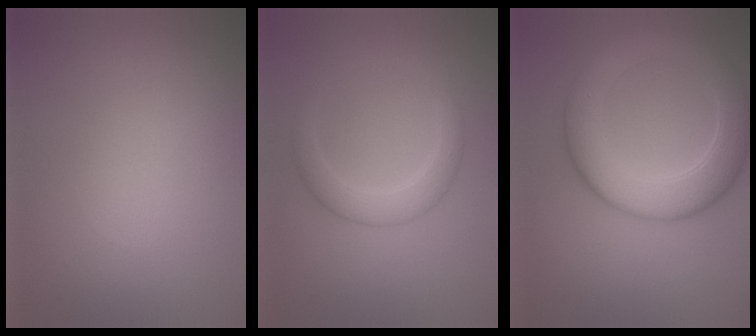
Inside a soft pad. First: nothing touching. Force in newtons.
{"total": 2.7, "press": 2.7, "slide": 0.1}
{"total": 6.9, "press": 6.9, "slide": 0.5}